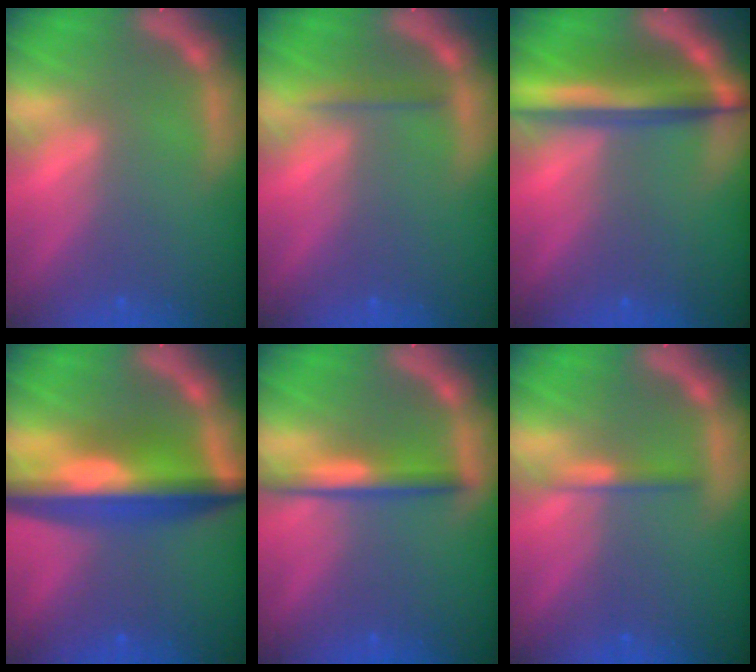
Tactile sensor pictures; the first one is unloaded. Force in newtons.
{"total": 1.4}
{"total": 7.1}
{"total": 9.6}
{"total": 3.5}
{"total": 1.4}